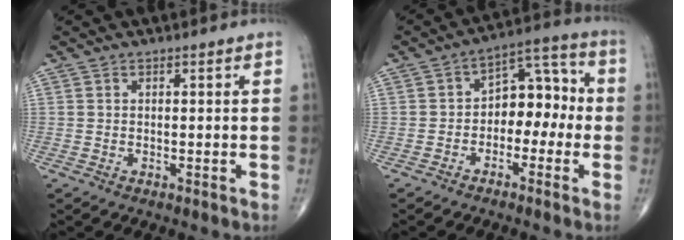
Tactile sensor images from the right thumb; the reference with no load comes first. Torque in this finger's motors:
{"motor_torque": [0.12, -0.40, 0.66, -0.08, 0.06]}